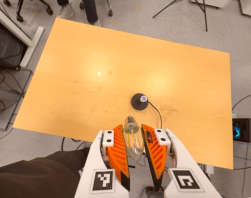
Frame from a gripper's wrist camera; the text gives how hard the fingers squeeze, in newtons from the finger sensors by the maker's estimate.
{"total": 15.5, "left": 17.2, "right": 13.8}